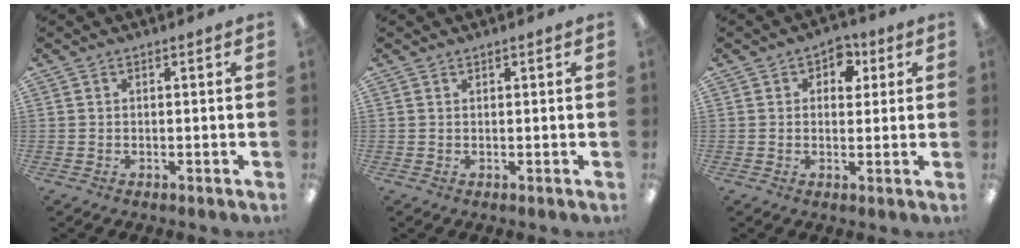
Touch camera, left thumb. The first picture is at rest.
{"total": 0.6, "force": [0.6, 0.1, -0.1], "torque": [0.001, 0.000, 0.012]}
{"total": 5.0, "force": [2.3, 3.7, 2.5], "torque": [-0.017, -0.005, 0.033]}